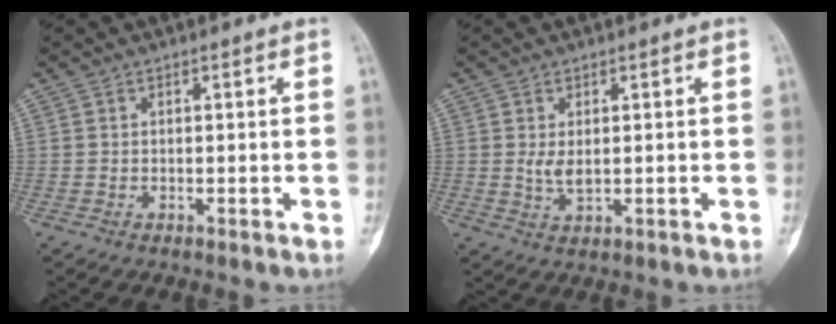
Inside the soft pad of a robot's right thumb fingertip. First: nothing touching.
{"total": 2.7, "force": [0.2, 1.2, 2.4], "torque": [-0.050, -0.008, 0.010]}